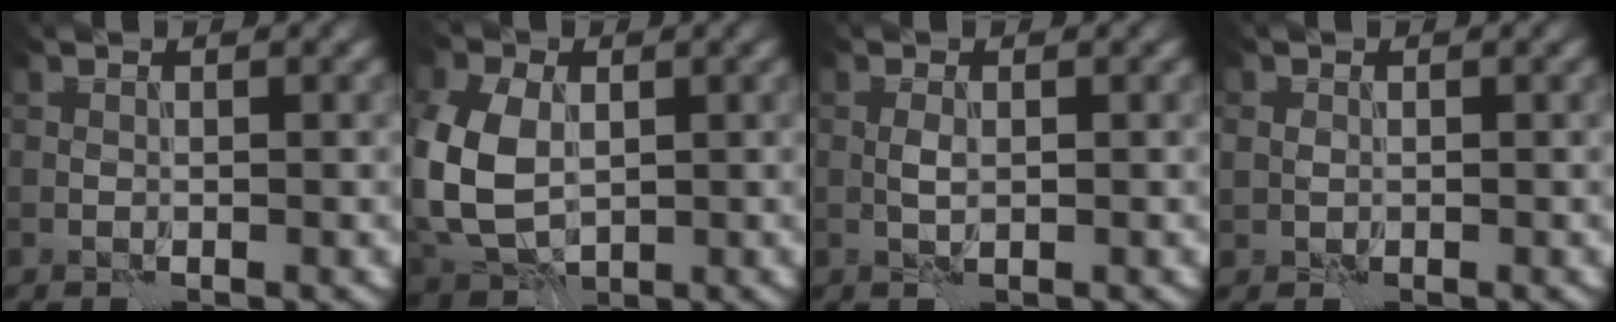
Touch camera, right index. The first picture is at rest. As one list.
[{"total": 8.3, "force": [0.2, 5.9, 5.8], "torque": [-0.154, 0.001, 0.000]}, {"total": 0.6, "force": [0.0, 0.1, 0.6], "torque": [-0.014, 0.001, 0.000]}, {"total": 0.8, "force": [0.0, 0.8, 0.1], "torque": [0.001, -0.003, -0.001]}]